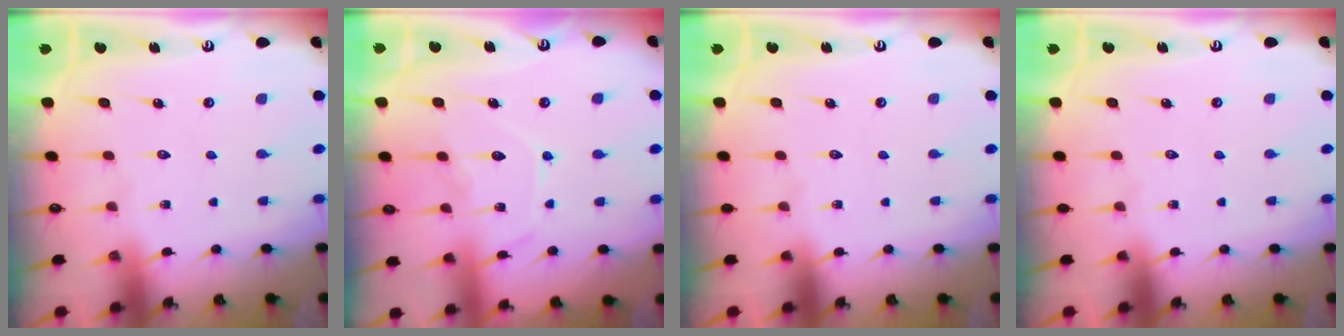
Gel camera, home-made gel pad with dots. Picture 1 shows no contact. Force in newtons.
{"total": 10.8, "press": 10.8, "slide": 0.8}
{"total": 0.0}
{"total": 0.0}